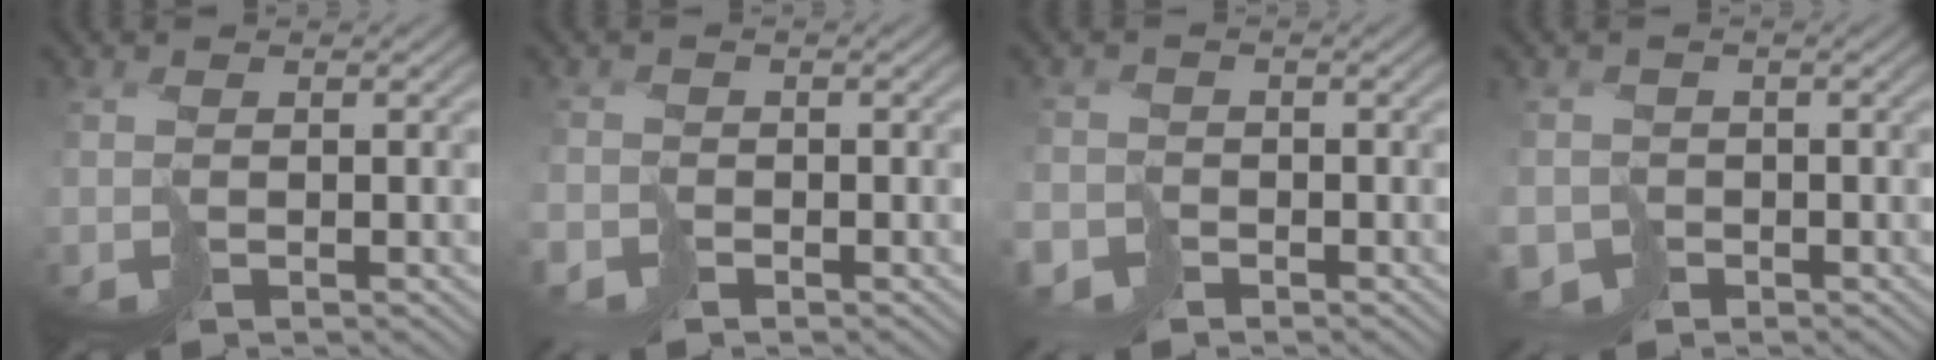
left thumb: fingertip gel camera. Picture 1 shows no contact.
{"total": 2.0, "force": [-1.7, 0.6, -0.9], "torque": [0.034, -0.003, -0.039]}
{"total": 2.5, "force": [-2.2, 1.0, -0.6], "torque": [0.030, -0.001, -0.048]}
{"total": 3.0, "force": [-2.0, 2.2, 0.3], "torque": [0.003, -0.010, -0.041]}